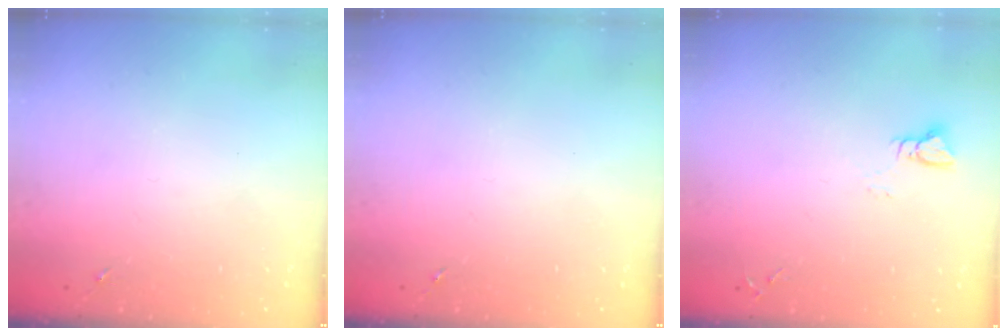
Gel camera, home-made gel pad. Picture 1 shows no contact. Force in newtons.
{"total": 0.0}
{"total": 2.9, "press": 2.9, "slide": 0.3}